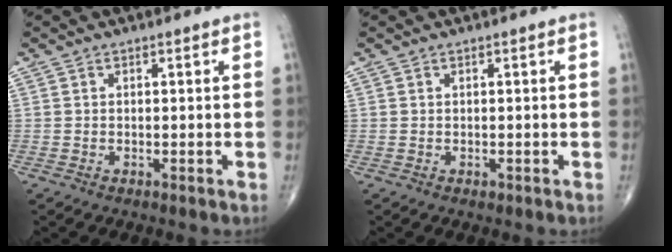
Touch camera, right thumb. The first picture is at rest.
{"total": 0.5, "force": [-0.3, 0.3, 0.3], "torque": [-0.009, 0.001, -0.003]}